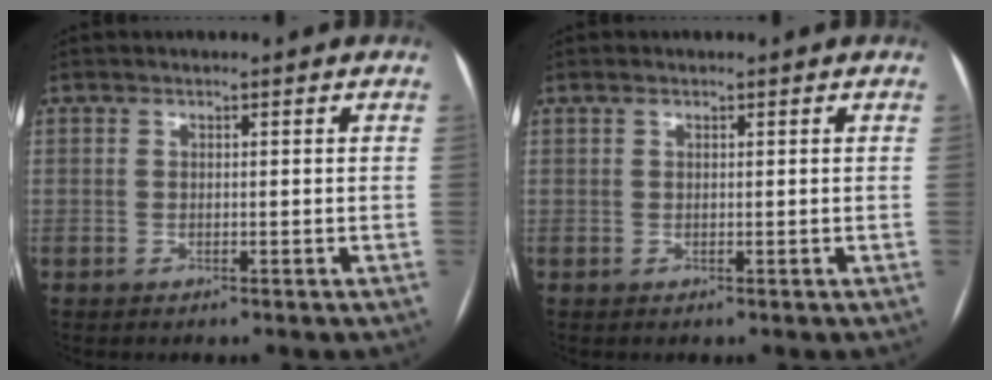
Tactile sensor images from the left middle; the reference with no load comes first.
{"total": 0.5, "force": [0.4, 0.2, 0.3], "torque": [-0.008, 0.008, 0.007]}